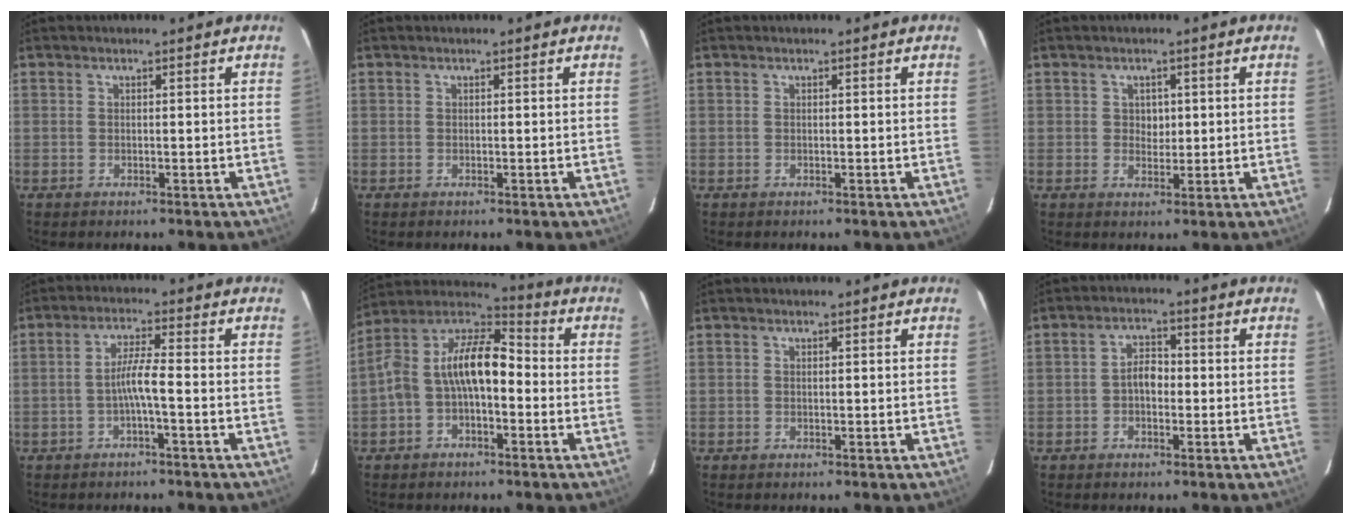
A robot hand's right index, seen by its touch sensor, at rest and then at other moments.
{"total": 0.0}
{"total": 0.0}
{"total": 2.2, "force": [0.4, 2.0, 0.8], "torque": [-0.009, 0.006, 0.008]}
{"total": 3.9, "force": [-1.7, -0.4, 3.5], "torque": [-0.073, 0.007, -0.030]}
{"total": 12.4, "force": [-1.4, 6.6, 10.4], "torque": [-0.192, 0.031, -0.036]}
{"total": 0.0}
{"total": 3.4, "force": [-0.7, 2.2, 2.5], "torque": [-0.044, 0.012, -0.013]}